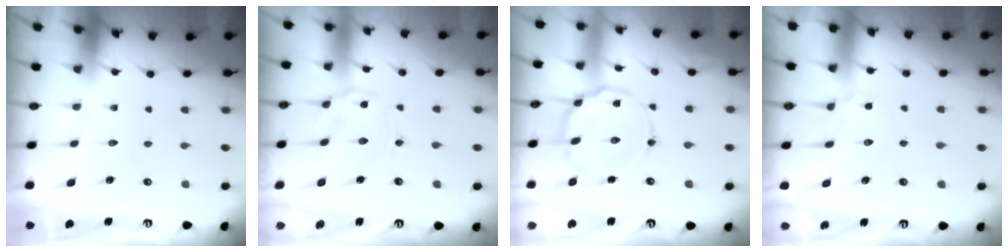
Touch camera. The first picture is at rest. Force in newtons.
{"total": 1.1, "press": 1.0, "slide": 0.3}
{"total": 11.2, "press": 11.2, "slide": 0.7}
{"total": 3.3, "press": 3.2, "slide": 0.7}